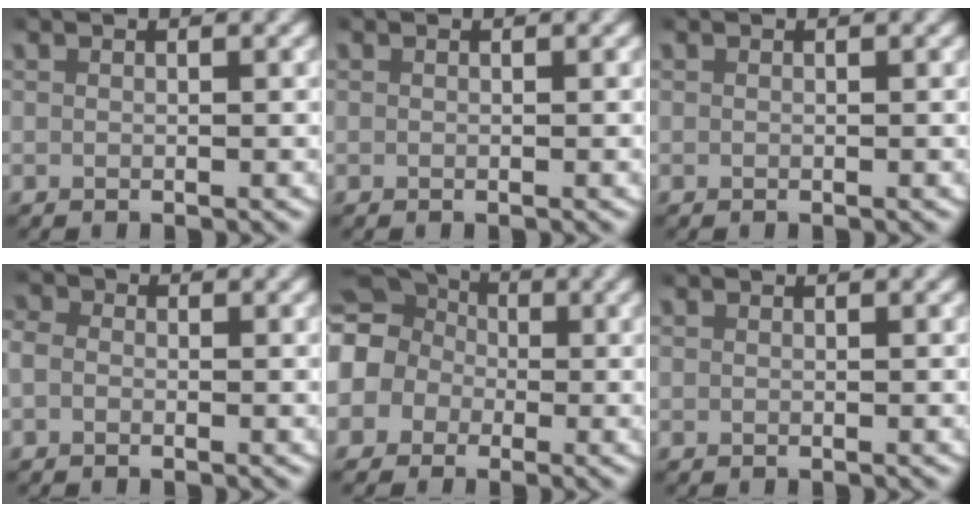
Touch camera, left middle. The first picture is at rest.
{"total": 0.0}
{"total": 0.0}
{"total": 2.4, "force": [-0.1, 2.1, 1.0], "torque": [-0.028, 0.002, -0.011]}
{"total": 12.0, "force": [1.9, 10.7, 4.9], "torque": [-0.125, -0.001, 0.012]}
{"total": 0.0}